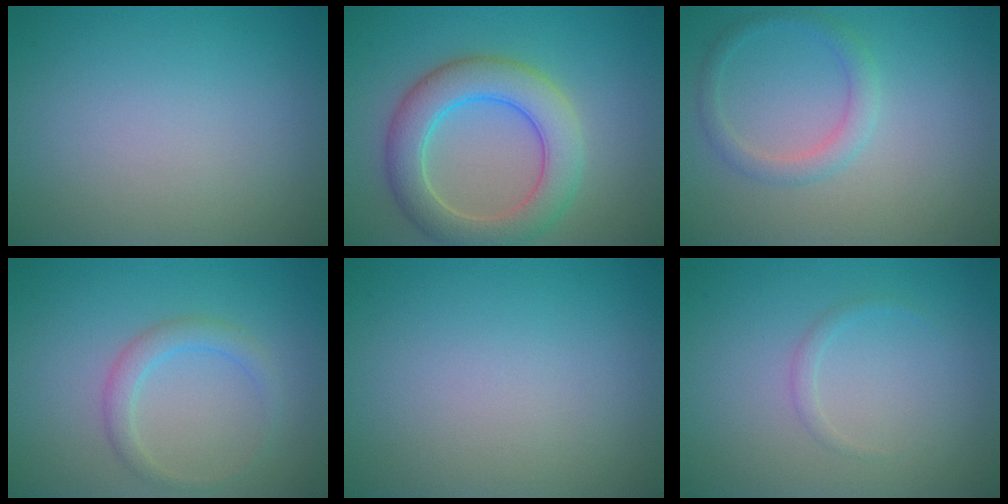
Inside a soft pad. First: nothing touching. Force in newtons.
{"total": 6.3, "press": 6.3, "slide": 0.5}
{"total": 2.0, "press": 2.0, "slide": 0.1}
{"total": 2.1, "press": 2.1, "slide": 0.0}
{"total": 0.0}
{"total": 0.8, "press": 0.8, "slide": 0.1}